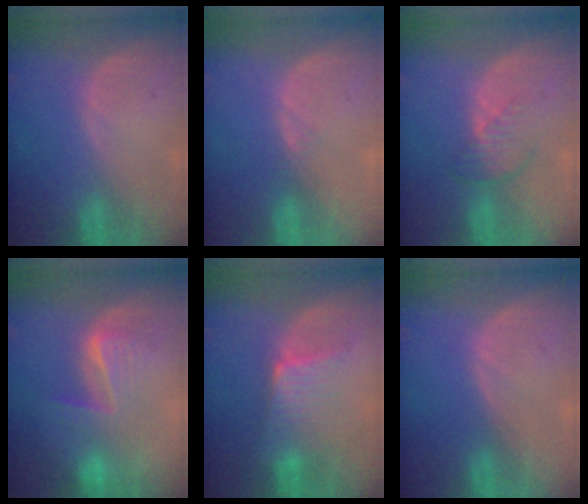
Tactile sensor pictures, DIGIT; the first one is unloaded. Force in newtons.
{"total": 0.9, "press": 0.8, "slide": 0.4}
{"total": 3.9, "press": 3.5, "slide": 1.7}
{"total": 6.4, "press": 6.2, "slide": 1.5}
{"total": 6.5, "press": 5.7, "slide": 3.0}
{"total": 0.0}